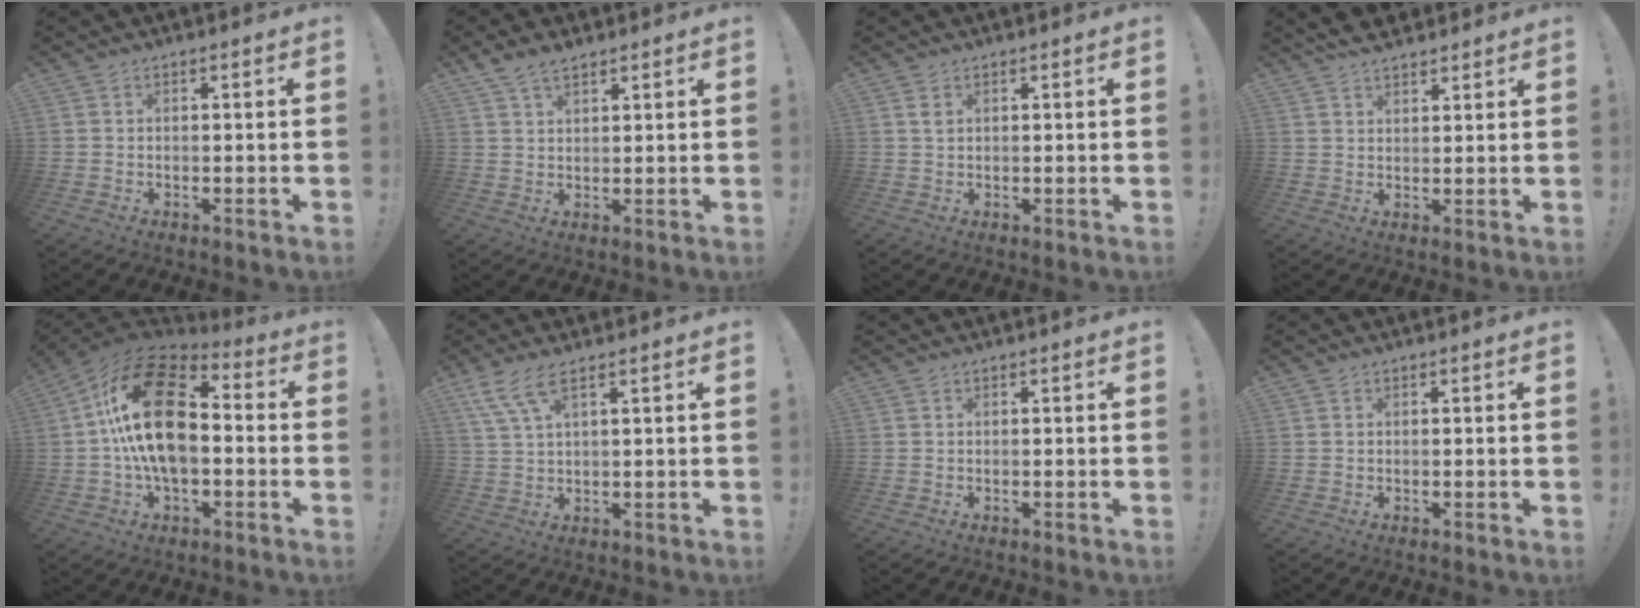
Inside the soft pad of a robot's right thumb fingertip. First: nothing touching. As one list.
[{"total": 4.8, "force": [3.6, 2.1, 2.4], "torque": [-0.042, -0.018, 0.068]}, {"total": 1.5, "force": [0.8, 0.8, 1.1], "torque": [-0.016, 0.000, 0.012]}, {"total": 5.4, "force": [4.8, 2.0, 1.4], "torque": [-0.022, -0.023, 0.090]}, {"total": 24.0, "force": [1.4, 14.4, 19.2], "torque": [-0.356, 0.024, 0.029]}, {"total": 7.1, "force": [4.4, 1.7, 5.3], "torque": [-0.111, -0.011, 0.084]}, {"total": 0.0}, {"total": 0.0}]